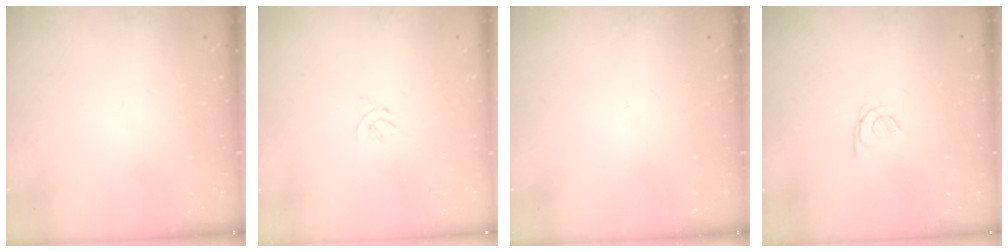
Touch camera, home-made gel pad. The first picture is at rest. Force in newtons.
{"total": 2.3, "press": 2.2, "slide": 0.6}
{"total": 0.0}
{"total": 2.1, "press": 2.1, "slide": 0.2}